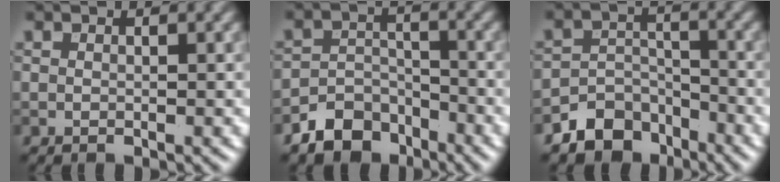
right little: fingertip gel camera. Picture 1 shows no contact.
{"total": 4.4, "force": [-3.2, 2.7, 1.2], "torque": [-0.012, -0.001, -0.059]}
{"total": 4.8, "force": [-3.5, 3.1, 1.1], "torque": [-0.008, -0.002, -0.061]}